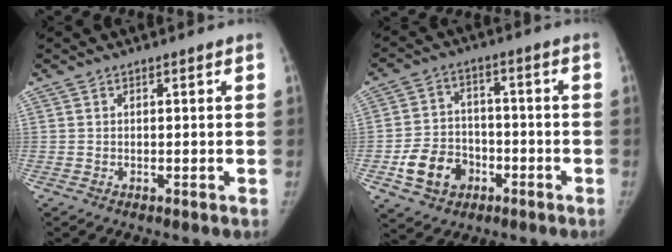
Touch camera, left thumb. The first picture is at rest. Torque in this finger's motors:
{"motor_torque": [0.19, 1.55, 0.13, -0.08, 0.26]}